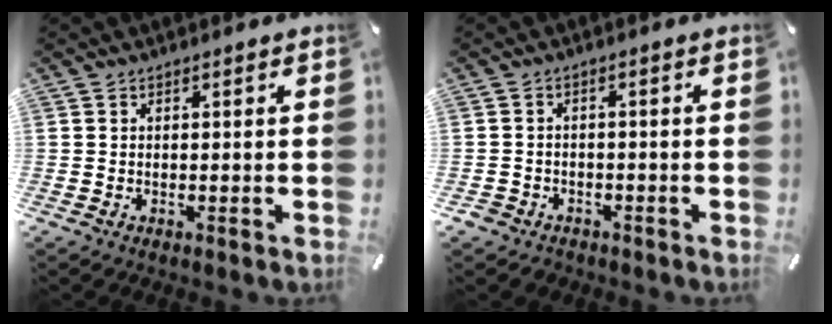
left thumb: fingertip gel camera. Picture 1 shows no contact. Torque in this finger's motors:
{"motor_torque": [-0.18, 0.03, -0.19, 0.16, 0.00]}